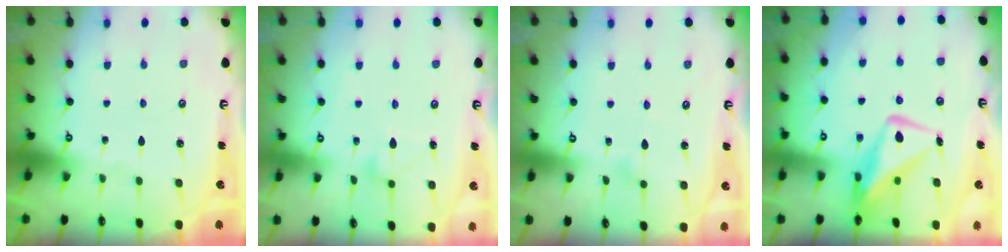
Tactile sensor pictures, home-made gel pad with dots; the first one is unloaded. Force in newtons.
{"total": 11.0, "press": 11.0, "slide": 0.4}
{"total": 4.2, "press": 4.2, "slide": 0.3}
{"total": 11.5, "press": 11.5, "slide": 1.0}